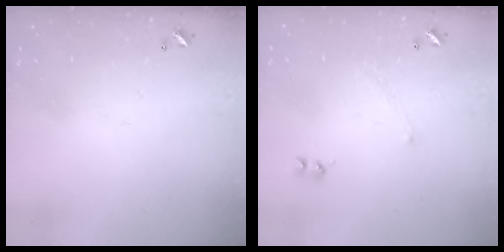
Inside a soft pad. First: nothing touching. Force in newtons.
{"total": 2.1, "press": 2.0, "slide": 0.7}